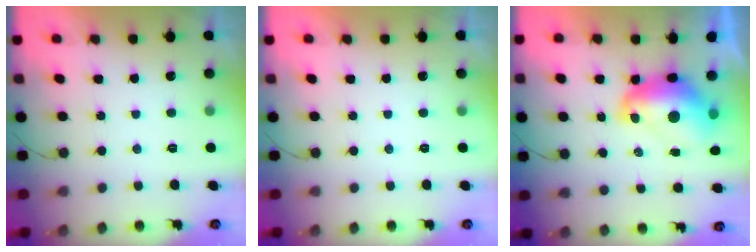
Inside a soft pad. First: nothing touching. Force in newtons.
{"total": 0.0}
{"total": 12.8, "press": 12.7, "slide": 1.4}